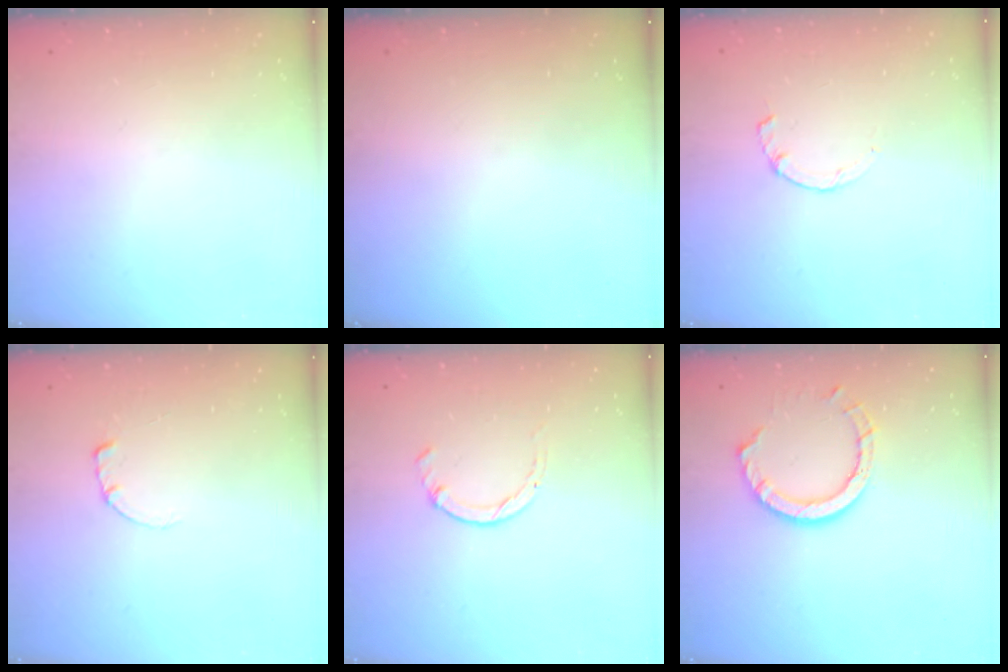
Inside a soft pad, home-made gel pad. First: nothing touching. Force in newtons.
{"total": 0.0}
{"total": 2.2, "press": 2.2, "slide": 0.2}
{"total": 0.6, "press": 0.5, "slide": 0.2}
{"total": 1.7, "press": 1.7, "slide": 0.3}
{"total": 9.4, "press": 9.3, "slide": 0.7}